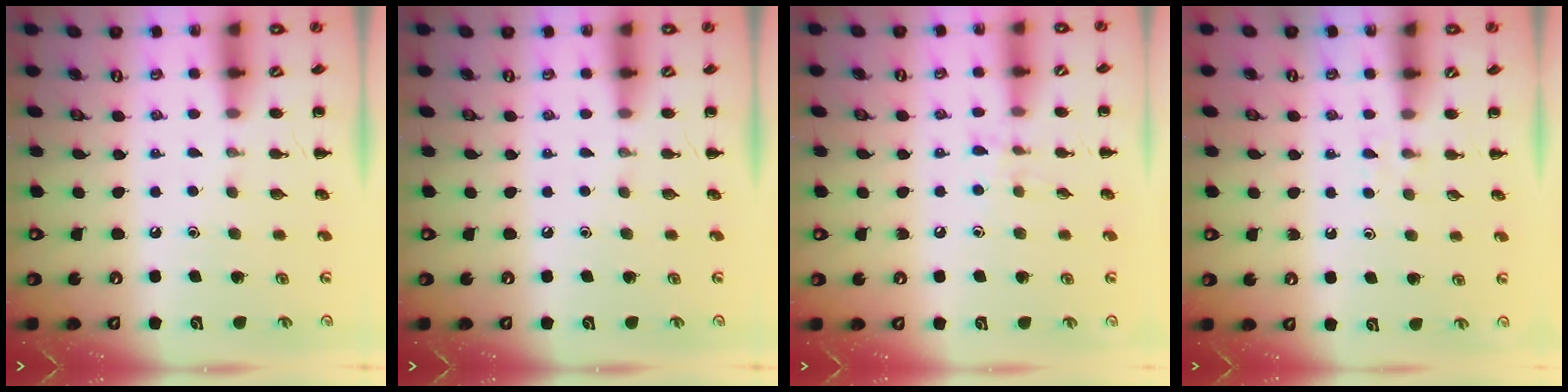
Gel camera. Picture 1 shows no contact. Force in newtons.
{"total": 0.0}
{"total": 7.0, "press": 6.8, "slide": 1.9}
{"total": 2.1, "press": 1.8, "slide": 0.9}